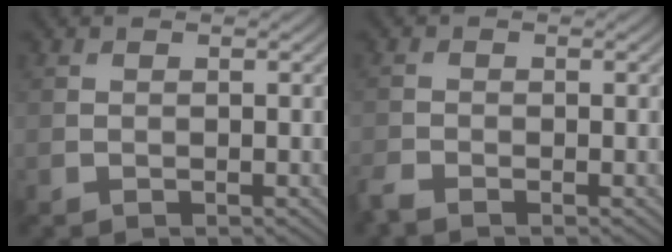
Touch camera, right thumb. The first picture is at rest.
{"total": 1.8, "force": [-1.6, 0.3, 0.7], "torque": [-0.022, -0.010, -0.042]}